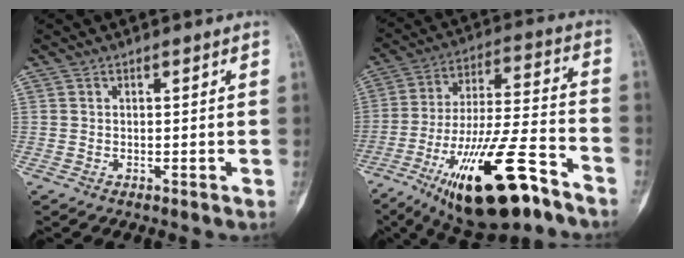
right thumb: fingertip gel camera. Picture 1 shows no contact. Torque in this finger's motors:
{"motor_torque": [1.31, -0.26, 1.88, -0.89, 0.55]}